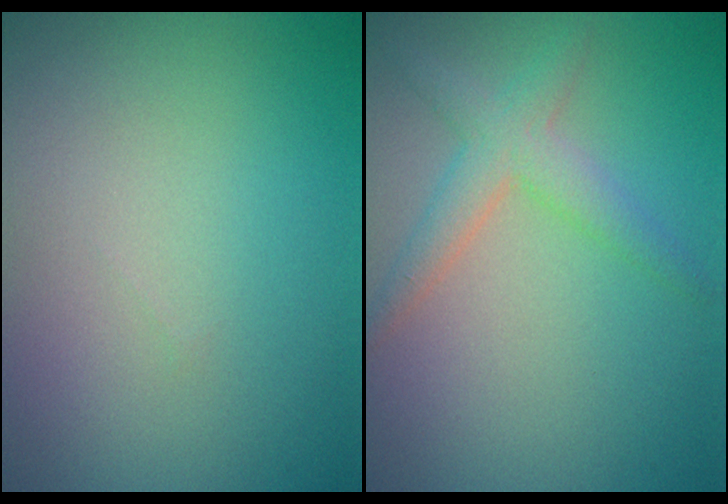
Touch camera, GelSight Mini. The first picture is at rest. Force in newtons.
{"total": 2.7, "press": 2.7, "slide": 0.1}